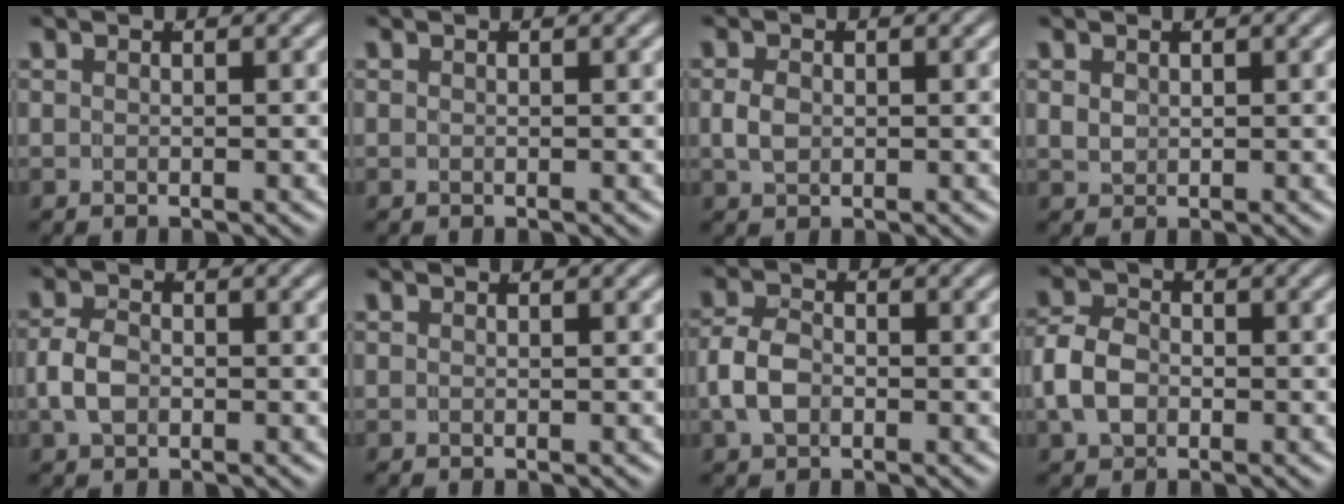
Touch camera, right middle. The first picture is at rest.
{"total": 0.0}
{"total": 1.3, "force": [-0.1, 0.8, 1.0], "torque": [-0.026, -0.008, 0.009]}
{"total": 1.4, "force": [0.5, 1.1, 0.7], "torque": [-0.024, -0.014, 0.023]}
{"total": 2.6, "force": [-0.5, 1.7, 1.9], "torque": [-0.046, -0.008, 0.000]}
{"total": 0.0}
{"total": 3.3, "force": [-0.6, 2.3, 2.2], "torque": [-0.055, -0.010, -0.001]}
{"total": 4.1, "force": [-0.6, 3.2, 2.5], "torque": [-0.059, -0.010, -0.004]}